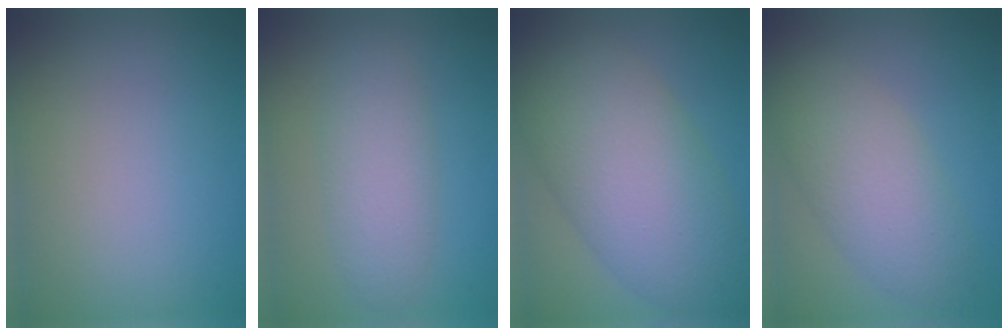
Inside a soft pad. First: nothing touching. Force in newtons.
{"total": 3.8, "press": 3.8, "slide": 0.1}
{"total": 11.1, "press": 11.1, "slide": 0.2}
{"total": 5.5, "press": 5.5, "slide": 0.1}